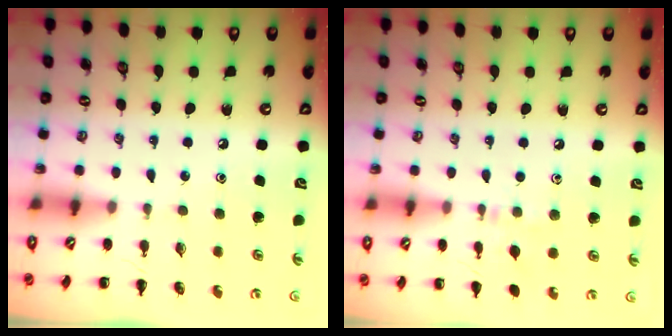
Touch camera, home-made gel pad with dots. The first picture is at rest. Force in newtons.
{"total": 6.7, "press": 6.3, "slide": 2.3}